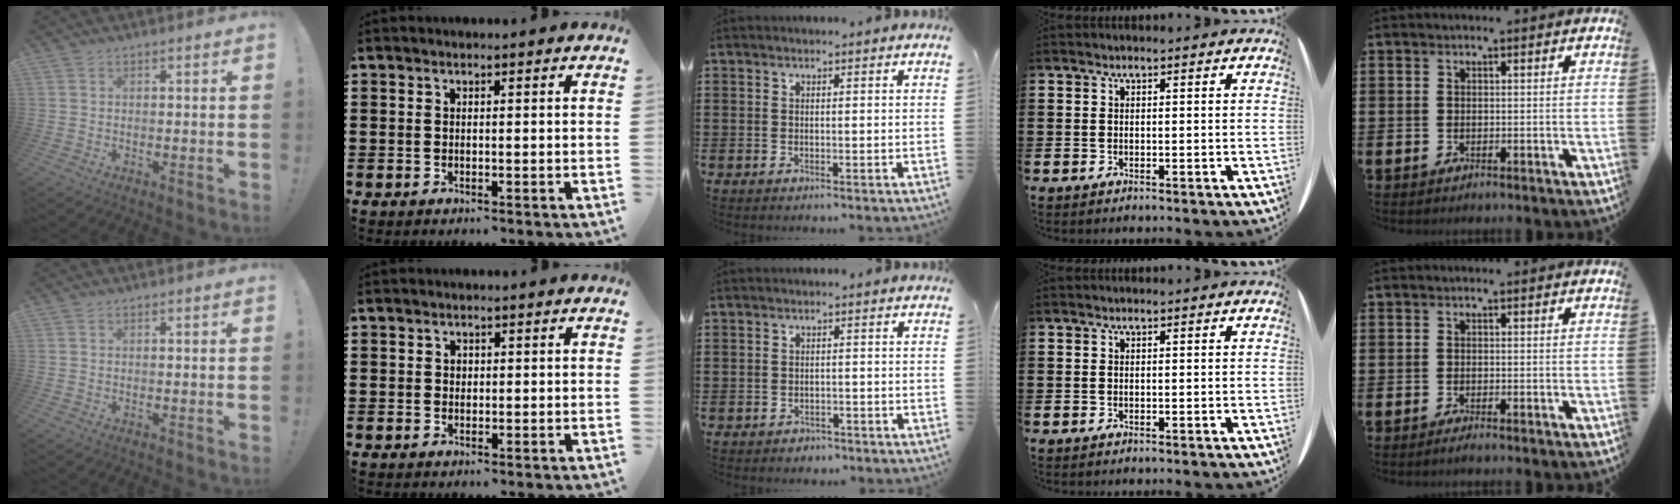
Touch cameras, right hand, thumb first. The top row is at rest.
{"index": {"total": 0.7, "force": [0.2, 0.6, 0.3], "torque": [-0.008, 0.002, 0.004]}, "middle": {"total": 1.0, "force": [-1.0, 0.4, 0.0], "torque": [-0.004, 0.003, -0.023]}, "little": {"total": 0.6, "force": [-0.4, 0.1, 0.5], "torque": [-0.001, -0.006, -0.008]}}